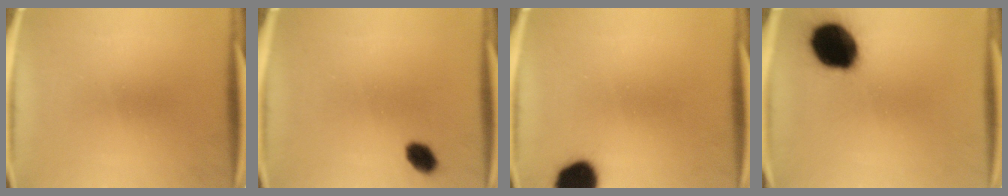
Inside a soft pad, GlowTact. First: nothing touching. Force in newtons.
{"total": 3.8}
{"total": 10.9}
{"total": 18.3}